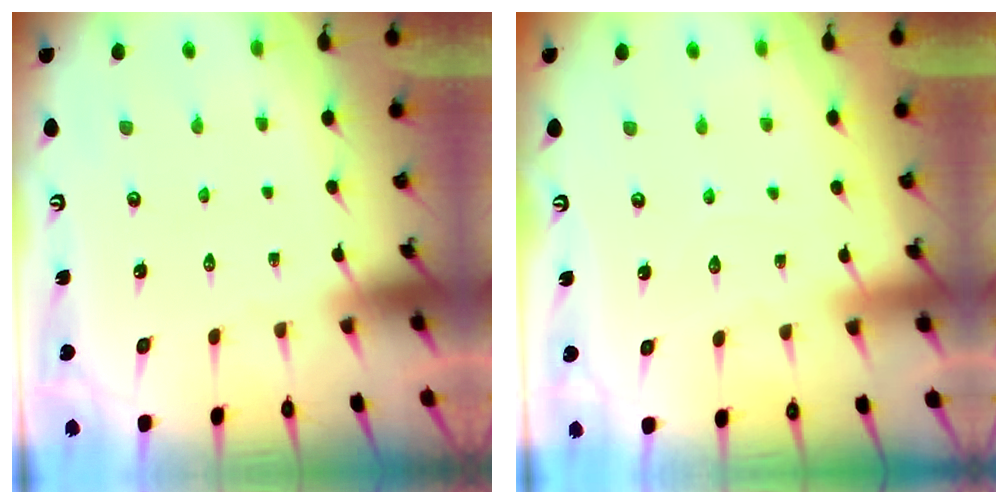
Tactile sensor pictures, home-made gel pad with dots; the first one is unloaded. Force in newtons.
{"total": 3.7, "press": 3.7, "slide": 0.4}